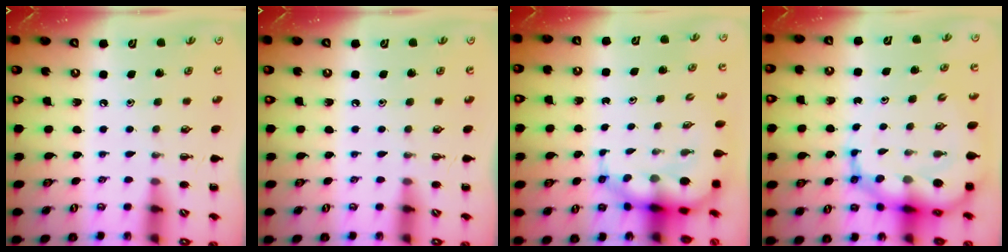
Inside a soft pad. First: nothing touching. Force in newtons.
{"total": 0.0}
{"total": 8.7, "press": 8.3, "slide": 2.5}
{"total": 14.5, "press": 13.9, "slide": 4.1}